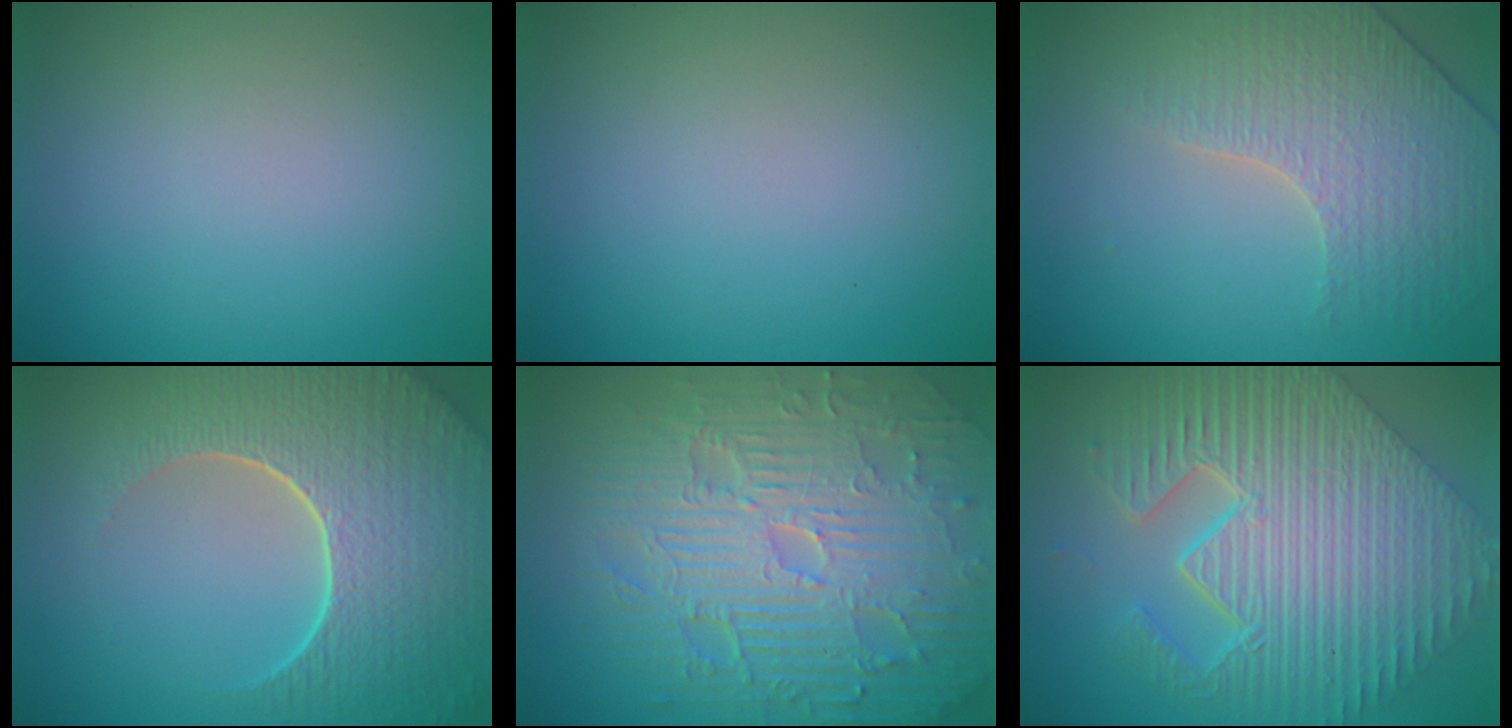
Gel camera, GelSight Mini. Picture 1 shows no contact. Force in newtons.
{"total": 0.0}
{"total": 3.8, "press": 3.6, "slide": 1.2}
{"total": 9.0, "press": 6.3, "slide": 6.5}
{"total": 11.3, "press": 7.4, "slide": 8.6}
{"total": 11.5, "press": 7.7, "slide": 8.4}